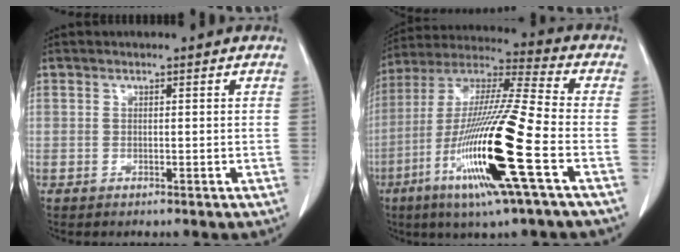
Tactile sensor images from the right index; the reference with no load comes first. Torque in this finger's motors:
{"motor_torque": [2.14, 0.00, 1.05, 0.21]}